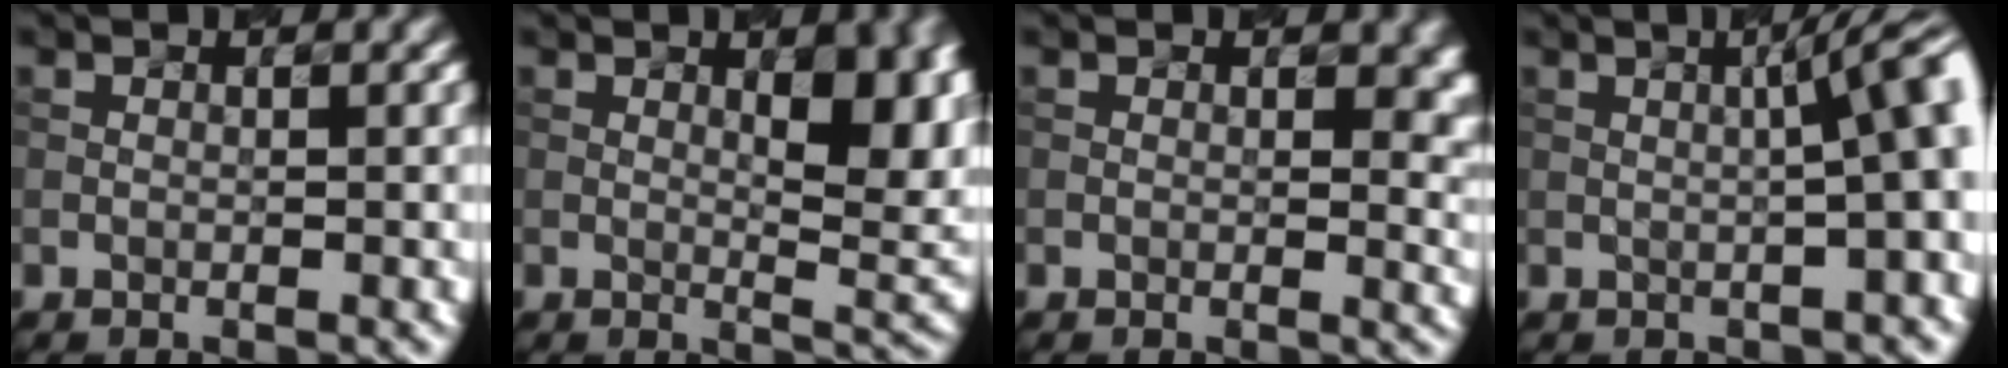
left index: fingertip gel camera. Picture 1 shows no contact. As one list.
[{"total": 8.1, "force": [1.7, 3.1, 7.3], "torque": [-0.085, 0.005, 0.032]}, {"total": 3.0, "force": [0.9, 1.4, 2.5], "torque": [-0.023, -0.003, 0.020]}, {"total": 7.2, "force": [0.6, 1.7, 6.9], "torque": [-0.061, 0.028, 0.008]}]